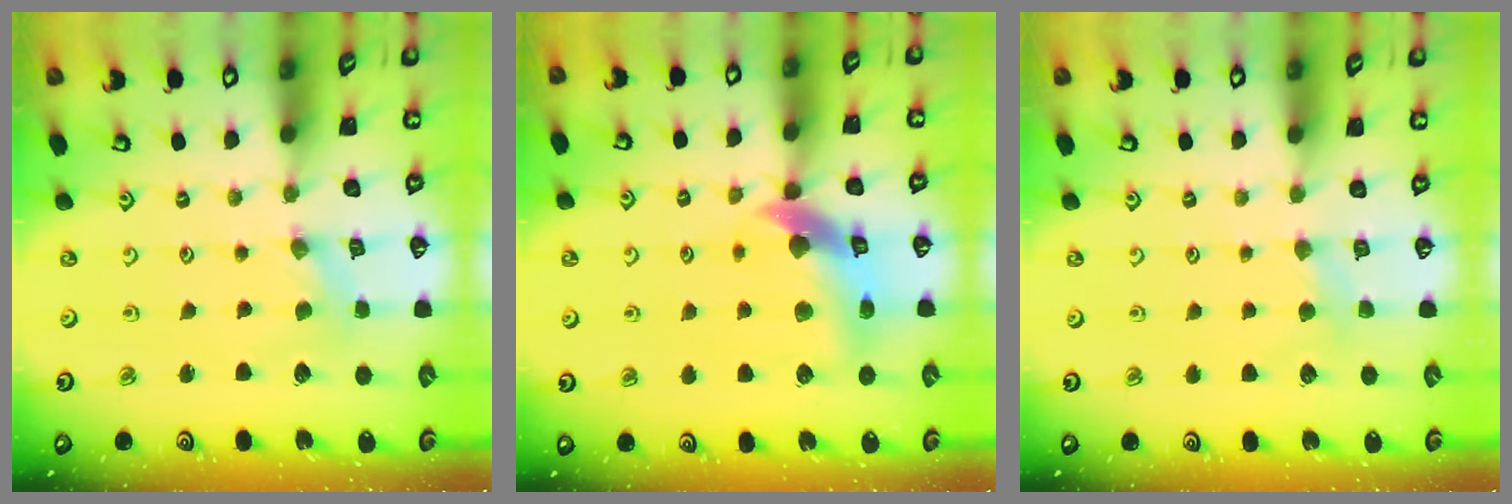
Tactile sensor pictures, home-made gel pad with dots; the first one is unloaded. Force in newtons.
{"total": 11.0, "press": 10.8, "slide": 1.7}
{"total": 2.8, "press": 2.8, "slide": 0.6}